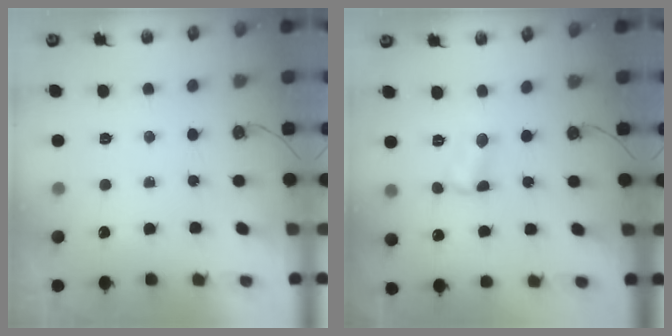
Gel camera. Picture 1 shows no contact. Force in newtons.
{"total": 3.0, "press": 3.0, "slide": 0.4}